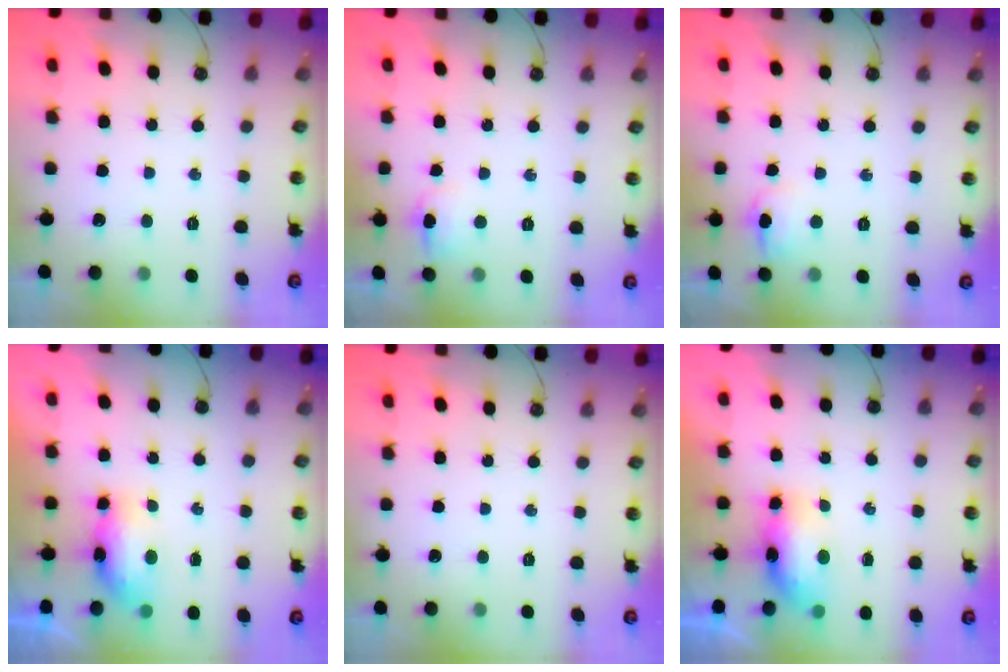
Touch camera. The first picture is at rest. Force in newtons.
{"total": 4.8, "press": 4.4, "slide": 1.9}
{"total": 5.9, "press": 5.8, "slide": 1.5}
{"total": 16.4, "press": 10.0, "slide": 13.0}
{"total": 0.0}
{"total": 8.1, "press": 8.0, "slide": 1.6}